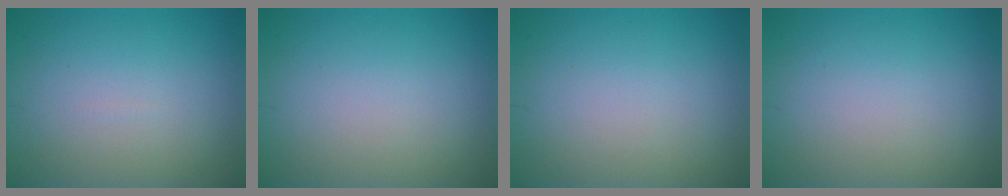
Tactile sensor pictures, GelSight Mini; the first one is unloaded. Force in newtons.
{"total": 0.0}
{"total": 0.0}
{"total": 0.0}